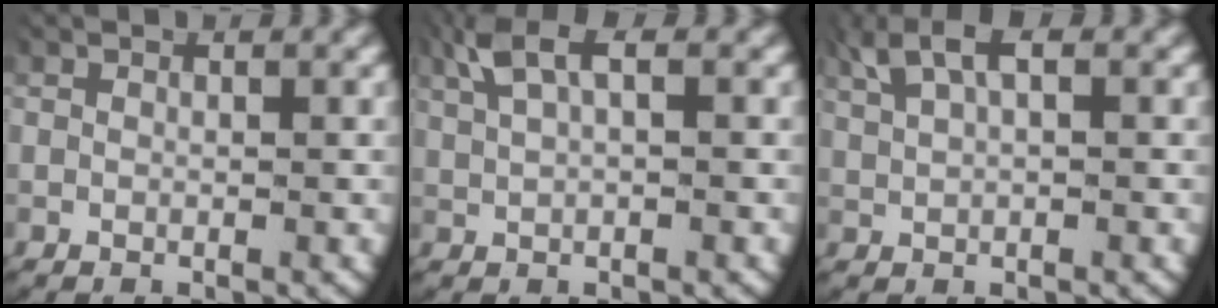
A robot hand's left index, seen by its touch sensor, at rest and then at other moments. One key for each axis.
{"total": 4.0, "fx": 2.2, "fy": 1.4, "fz": 3.1, "tx": -0.065, "ty": 0.013, "tz": 0.040}
{"total": 3.9, "fx": 2.2, "fy": 1.5, "fz": 2.8, "tx": -0.063, "ty": 0.009, "tz": 0.043}